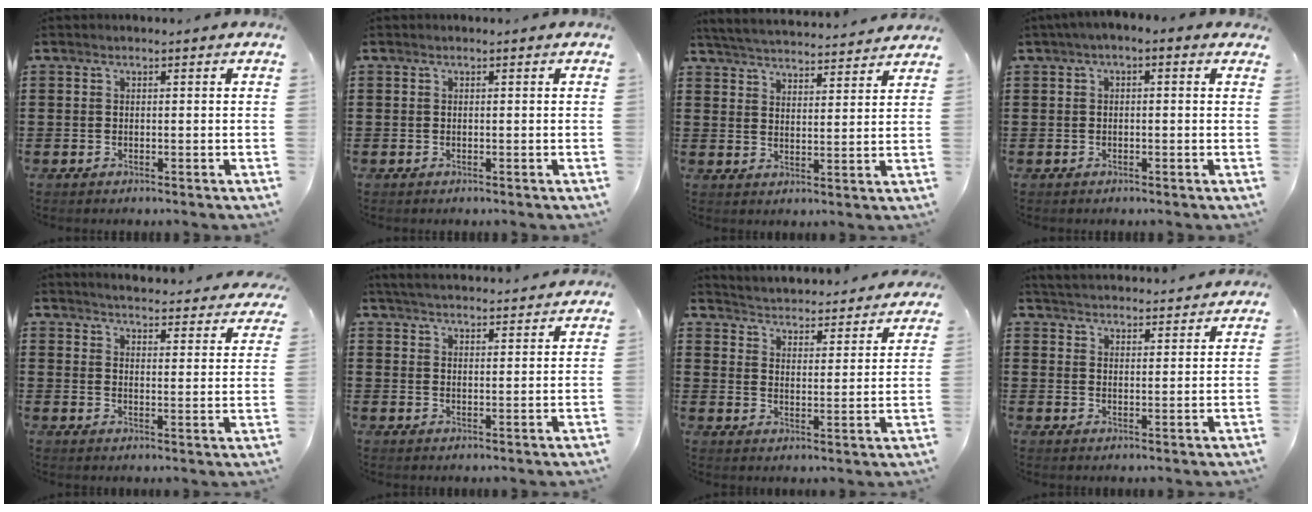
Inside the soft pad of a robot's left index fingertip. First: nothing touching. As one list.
[{"total": 0.0}, {"total": 4.6, "force": [4.6, -0.3, 0.5], "torque": [-0.028, -0.032, 0.079]}, {"total": 1.4, "force": [-0.6, 0.5, 1.1], "torque": [-0.019, 0.002, -0.014]}, {"total": 4.1, "force": [4.1, -0.4, 0.4], "torque": [-0.020, -0.036, 0.066]}, {"total": 4.1, "force": [4.0, 0.0, 0.8], "torque": [-0.027, -0.017, 0.073]}, {"total": 3.5, "force": [3.5, -0.4, -0.4], "torque": [-0.017, -0.037, 0.053]}, {"total": 3.8, "force": [3.8, -0.1, 0.0], "torque": [-0.014, -0.021, 0.069]}]